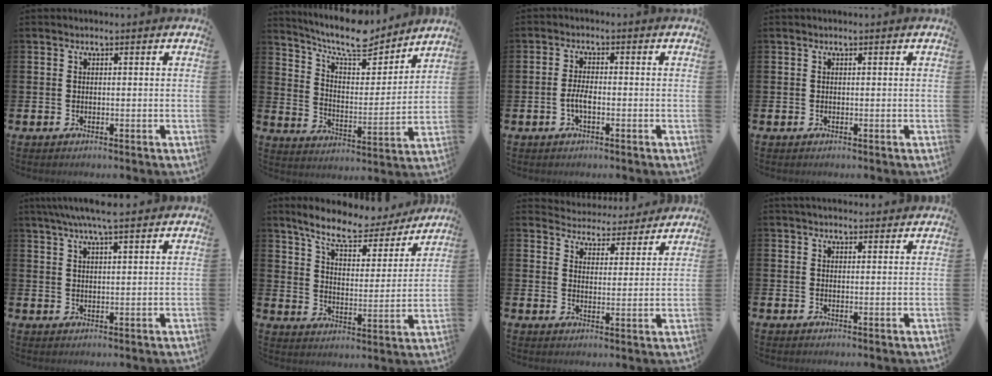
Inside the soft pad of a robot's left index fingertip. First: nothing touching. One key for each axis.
{"total": 10.0, "fx": 9.1, "fy": 2.2, "fz": 3.5, "tx": -0.091, "ty": -0.062, "tz": 0.159}
{"total": 2.6, "fx": -0.8, "fy": 1.0, "fz": 2.3, "tx": -0.044, "ty": -0.002, "tz": -0.019}
{"total": 0.0}
{"total": 5.3, "fx": 4.6, "fy": 0.4, "fz": 2.6, "tx": -0.048, "ty": -0.012, "tz": 0.079}
{"total": 9.1, "fx": 8.2, "fy": 2.3, "fz": 3.0, "tx": -0.096, "ty": -0.050, "tz": 0.144}
{"total": 4.8, "fx": 4.6, "fy": 1.2, "fz": -0.3, "tx": -0.018, "ty": -0.041, "tz": 0.079}
{"total": 2.1, "fx": 2.0, "fy": 0.5, "fz": 0.3, "tx": -0.003, "ty": -0.007, "tz": 0.036}